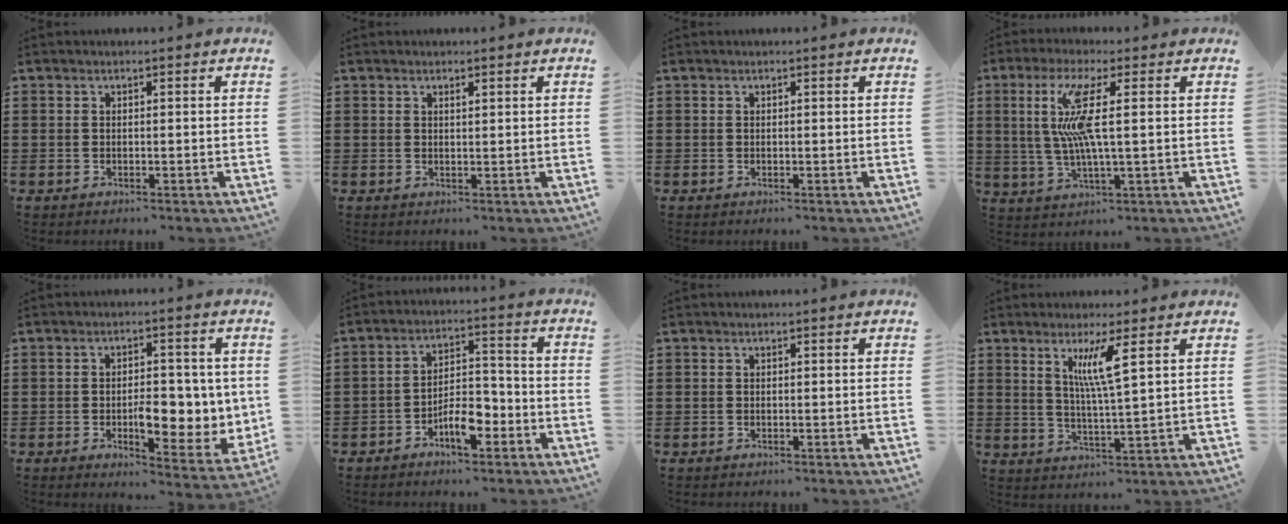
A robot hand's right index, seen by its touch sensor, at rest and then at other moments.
{"total": 0.6, "force": [0.3, 0.1, 0.4], "torque": [-0.010, 0.001, 0.006]}
{"total": 0.0}
{"total": 8.8, "force": [1.5, 0.8, 8.7], "torque": [-0.193, -0.013, 0.012]}
{"total": 7.4, "force": [-0.3, 3.7, 6.4], "torque": [-0.086, -0.005, -0.011]}
{"total": 6.6, "force": [-3.5, 2.8, 4.9], "torque": [-0.083, 0.012, -0.063]}
{"total": 0.0}
{"total": 5.7, "force": [2.6, -0.2, 5.1], "torque": [-0.108, -0.003, 0.040]}